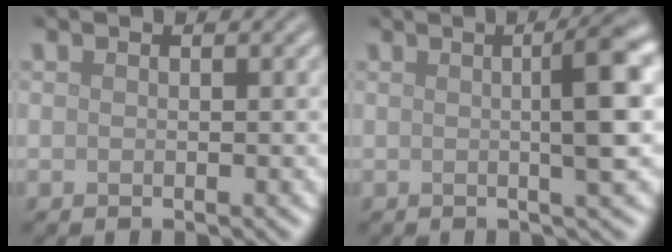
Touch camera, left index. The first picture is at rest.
{"total": 5.4, "force": [0.5, 0.9, 5.3], "torque": [-0.066, 0.013, 0.006]}